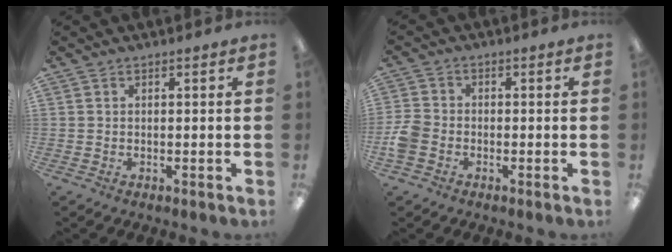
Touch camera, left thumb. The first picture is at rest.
{"total": 4.8, "force": [-2.0, 3.7, 2.3], "torque": [-0.039, 0.013, -0.034]}